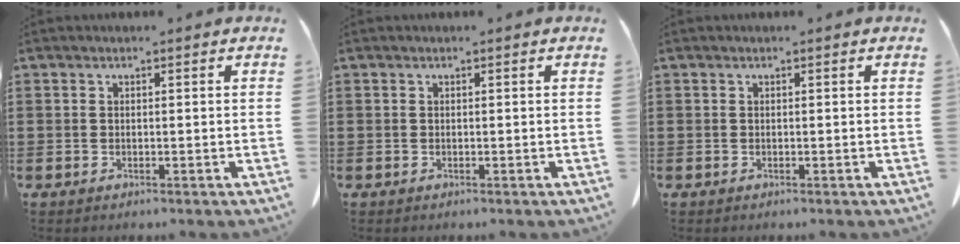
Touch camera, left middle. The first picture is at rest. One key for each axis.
{"total": 0.0}
{"total": 0.0}